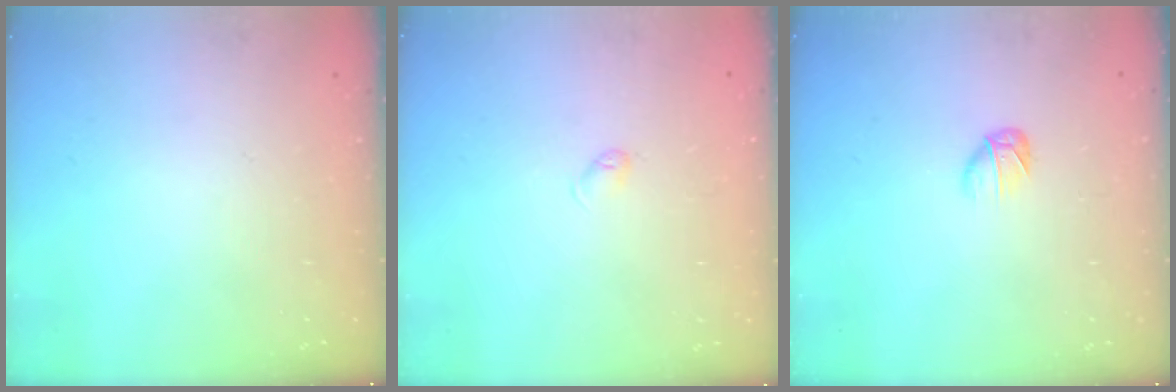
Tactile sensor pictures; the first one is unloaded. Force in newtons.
{"total": 3.0, "press": 2.9, "slide": 0.6}
{"total": 3.4, "press": 3.3, "slide": 0.9}